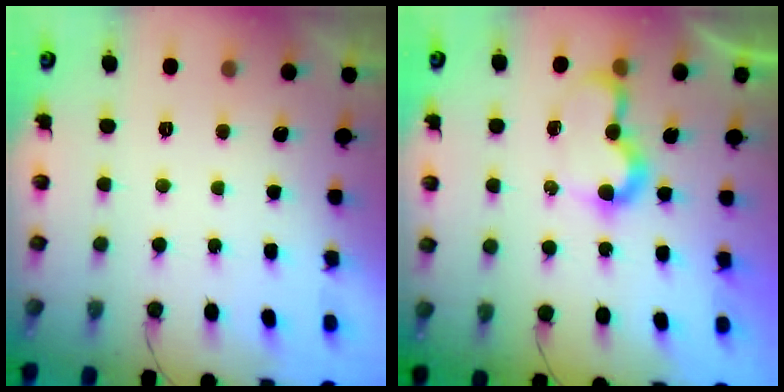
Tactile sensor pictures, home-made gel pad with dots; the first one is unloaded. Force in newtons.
{"total": 7.6, "press": 7.6, "slide": 0.6}